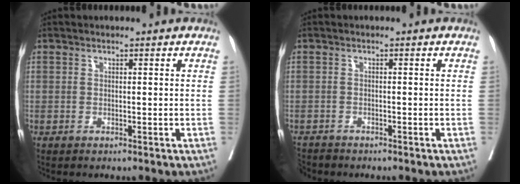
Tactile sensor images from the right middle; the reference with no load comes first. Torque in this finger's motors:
{"motor_torque": [-0.04, -0.01, -0.05, 0.00]}